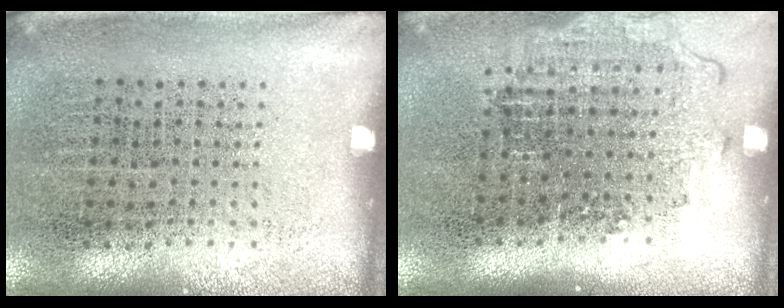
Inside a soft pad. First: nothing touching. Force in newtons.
{"total": 1.2, "press": 1.1, "slide": 0.5}